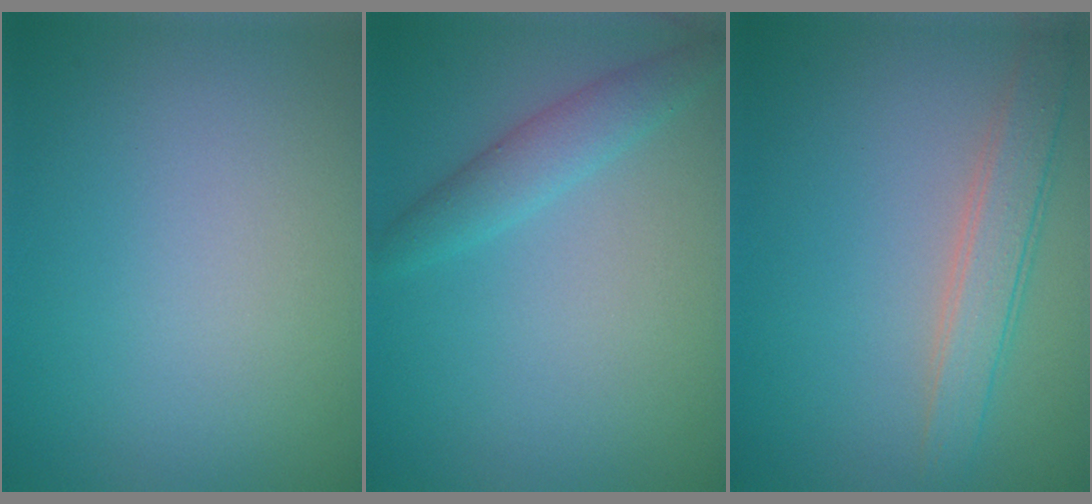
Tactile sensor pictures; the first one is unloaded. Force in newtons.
{"total": 2.3, "press": 2.3, "slide": 0.1}
{"total": 2.9, "press": 2.9, "slide": 0.2}